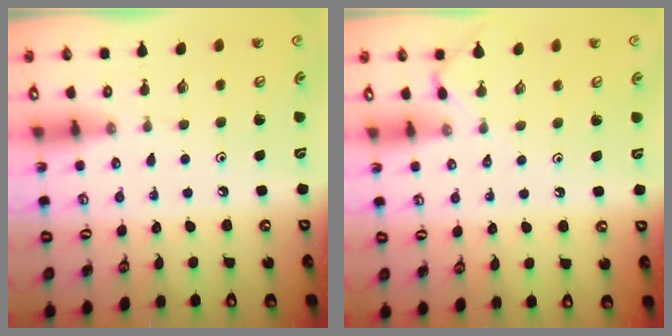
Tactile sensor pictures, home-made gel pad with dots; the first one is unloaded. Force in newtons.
{"total": 3.1, "press": 3.1, "slide": 0.5}